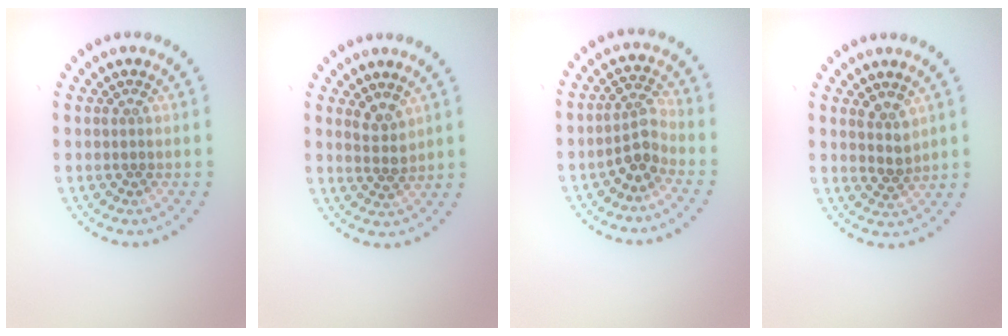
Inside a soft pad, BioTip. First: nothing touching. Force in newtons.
{"total": 1.9, "press": 1.5, "slide": 1.1}
{"total": 2.5, "press": 2.0, "slide": 1.6}
{"total": 1.9, "press": 1.5, "slide": 1.1}